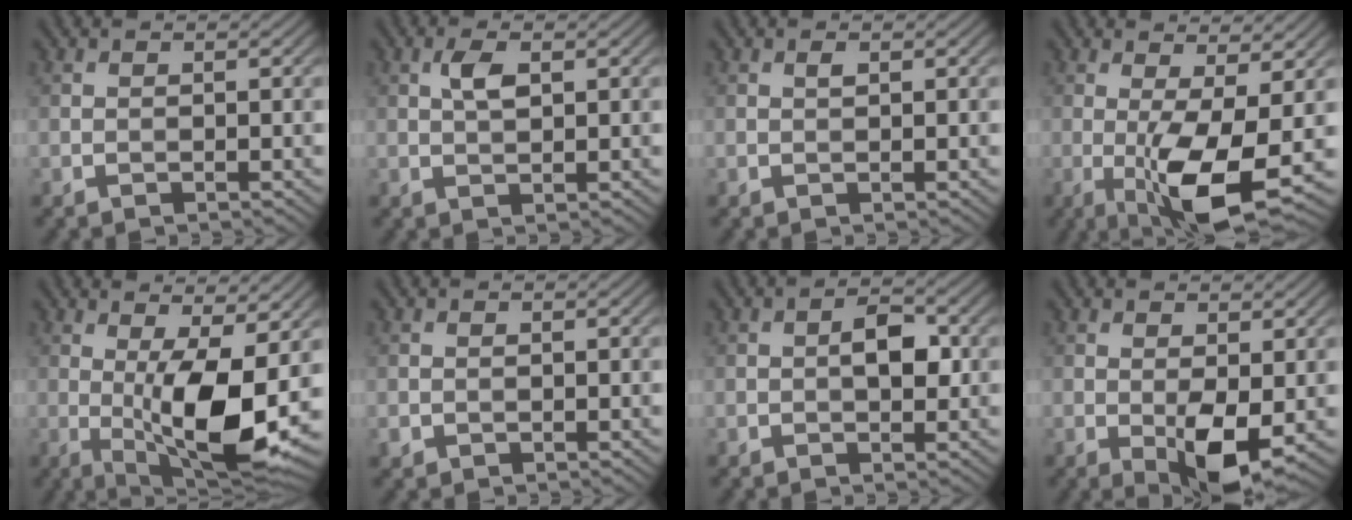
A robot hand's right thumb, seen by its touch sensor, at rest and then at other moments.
{"total": 2.7, "force": [0.9, 1.2, 2.3], "torque": [-0.049, 0.004, 0.016]}
{"total": 0.6, "force": [0.3, 0.2, 0.4], "torque": [-0.008, 0.002, 0.004]}
{"total": 8.8, "force": [-1.8, 2.2, 8.3], "torque": [-0.156, -0.006, -0.028]}
{"total": 11.8, "force": [-0.5, 3.6, 11.2], "torque": [-0.191, -0.010, -0.006]}
{"total": 0.7, "force": [-0.2, 0.7, 0.3], "torque": [-0.007, -0.006, -0.002]}
{"total": 3.6, "force": [0.1, 1.9, 3.1], "torque": [-0.048, 0.004, -0.004]}
{"total": 5.1, "force": [-0.9, 2.0, 4.6], "torque": [-0.083, -0.004, -0.014]}